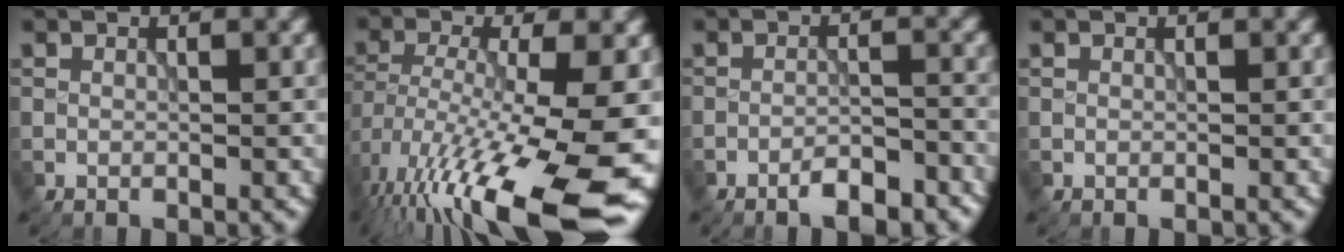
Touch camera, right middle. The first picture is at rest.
{"total": 16.4, "force": [-7.4, 4.7, 13.9], "torque": [-0.262, -0.020, -0.110]}
{"total": 3.6, "force": [-2.7, 0.9, 2.2], "torque": [-0.034, 0.005, -0.043]}
{"total": 0.0}